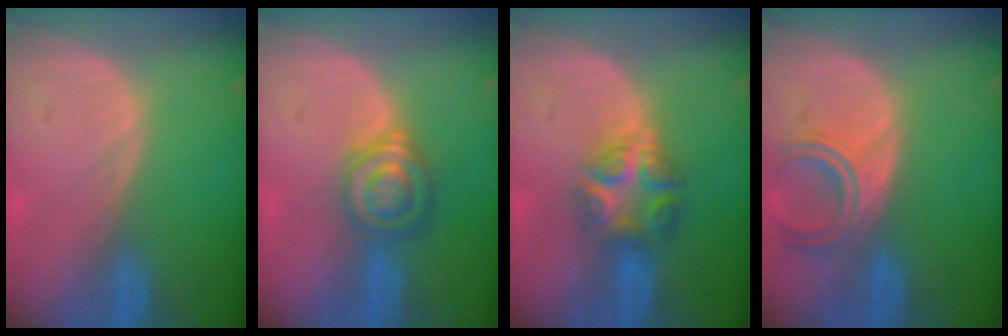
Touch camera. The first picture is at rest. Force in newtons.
{"total": 6.4, "press": 5.8, "slide": 2.8}
{"total": 6.1, "press": 6.1, "slide": 0.9}
{"total": 5.2, "press": 5.0, "slide": 1.4}